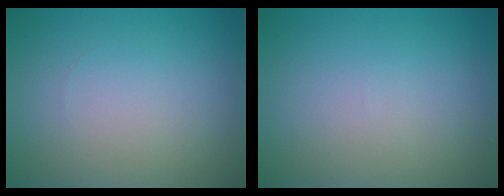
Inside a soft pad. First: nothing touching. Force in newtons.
{"total": 0.0}